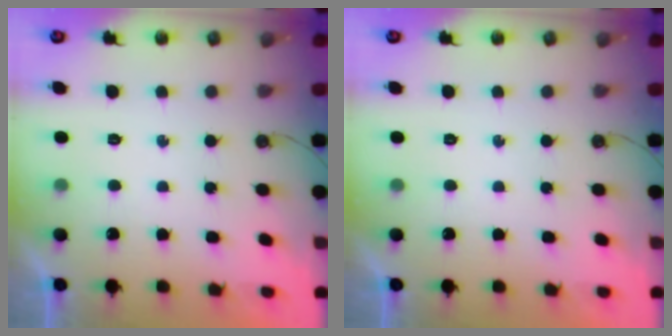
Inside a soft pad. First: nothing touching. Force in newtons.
{"total": 0.0}